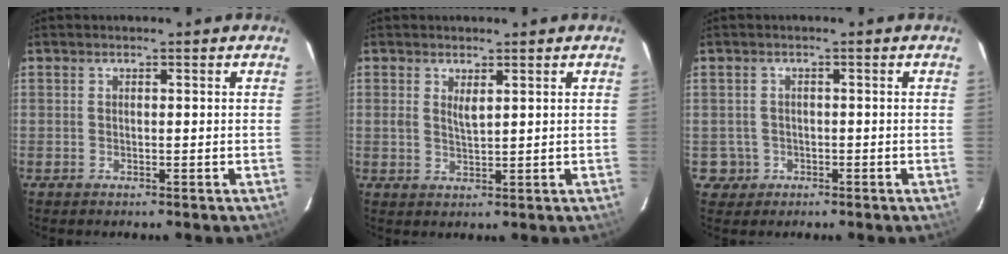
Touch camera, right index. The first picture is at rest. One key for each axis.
{"total": 2.0, "fx": 1.0, "fy": 0.6, "fz": 1.6, "tx": -0.029, "ty": -0.002, "tz": 0.018}
{"total": 3.4, "fx": -0.9, "fy": 3.3, "fz": 0.1, "tx": -0.006, "ty": 0.014, "tz": -0.009}